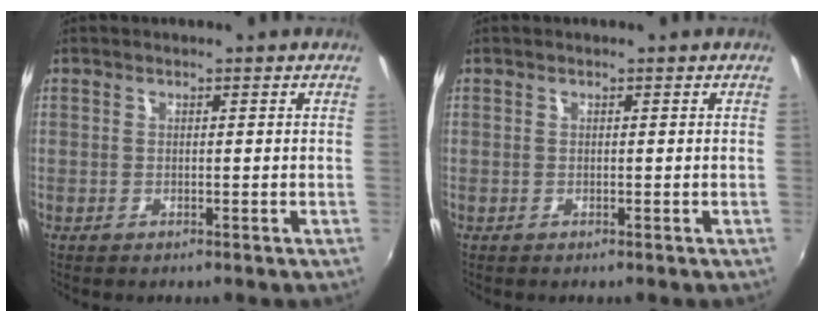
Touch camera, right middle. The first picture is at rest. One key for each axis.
{"total": 0.0}